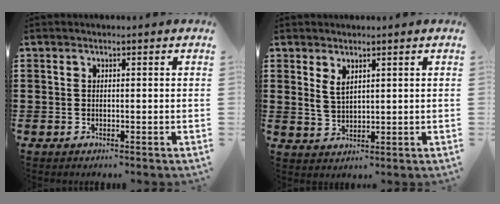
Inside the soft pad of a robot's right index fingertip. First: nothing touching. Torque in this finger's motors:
{"motor_torque": [0.21, 0.28, 0.07, 0.05]}